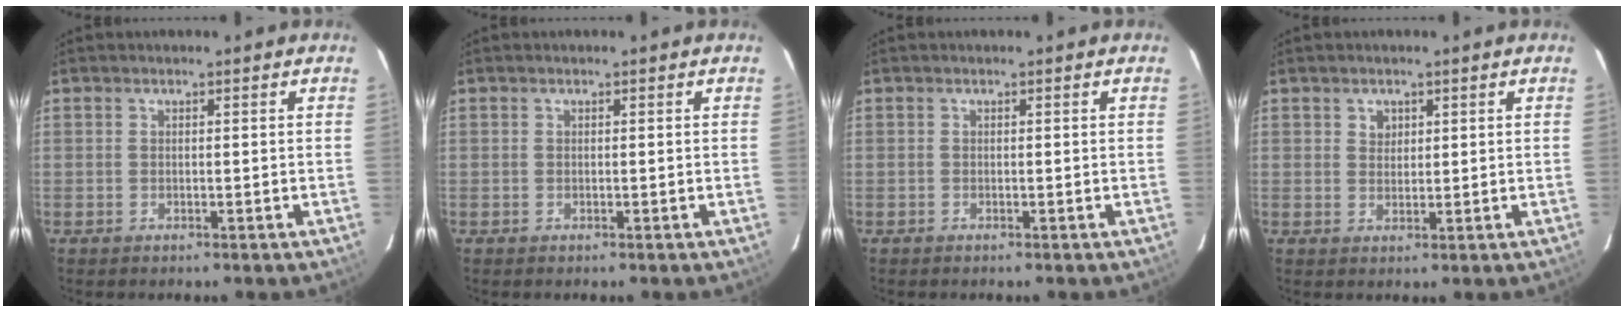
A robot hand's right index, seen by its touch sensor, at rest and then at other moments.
{"total": 0.0}
{"total": 0.0}
{"total": 2.1, "force": [1.0, 1.8, 0.5], "torque": [-0.004, 0.007, 0.017]}